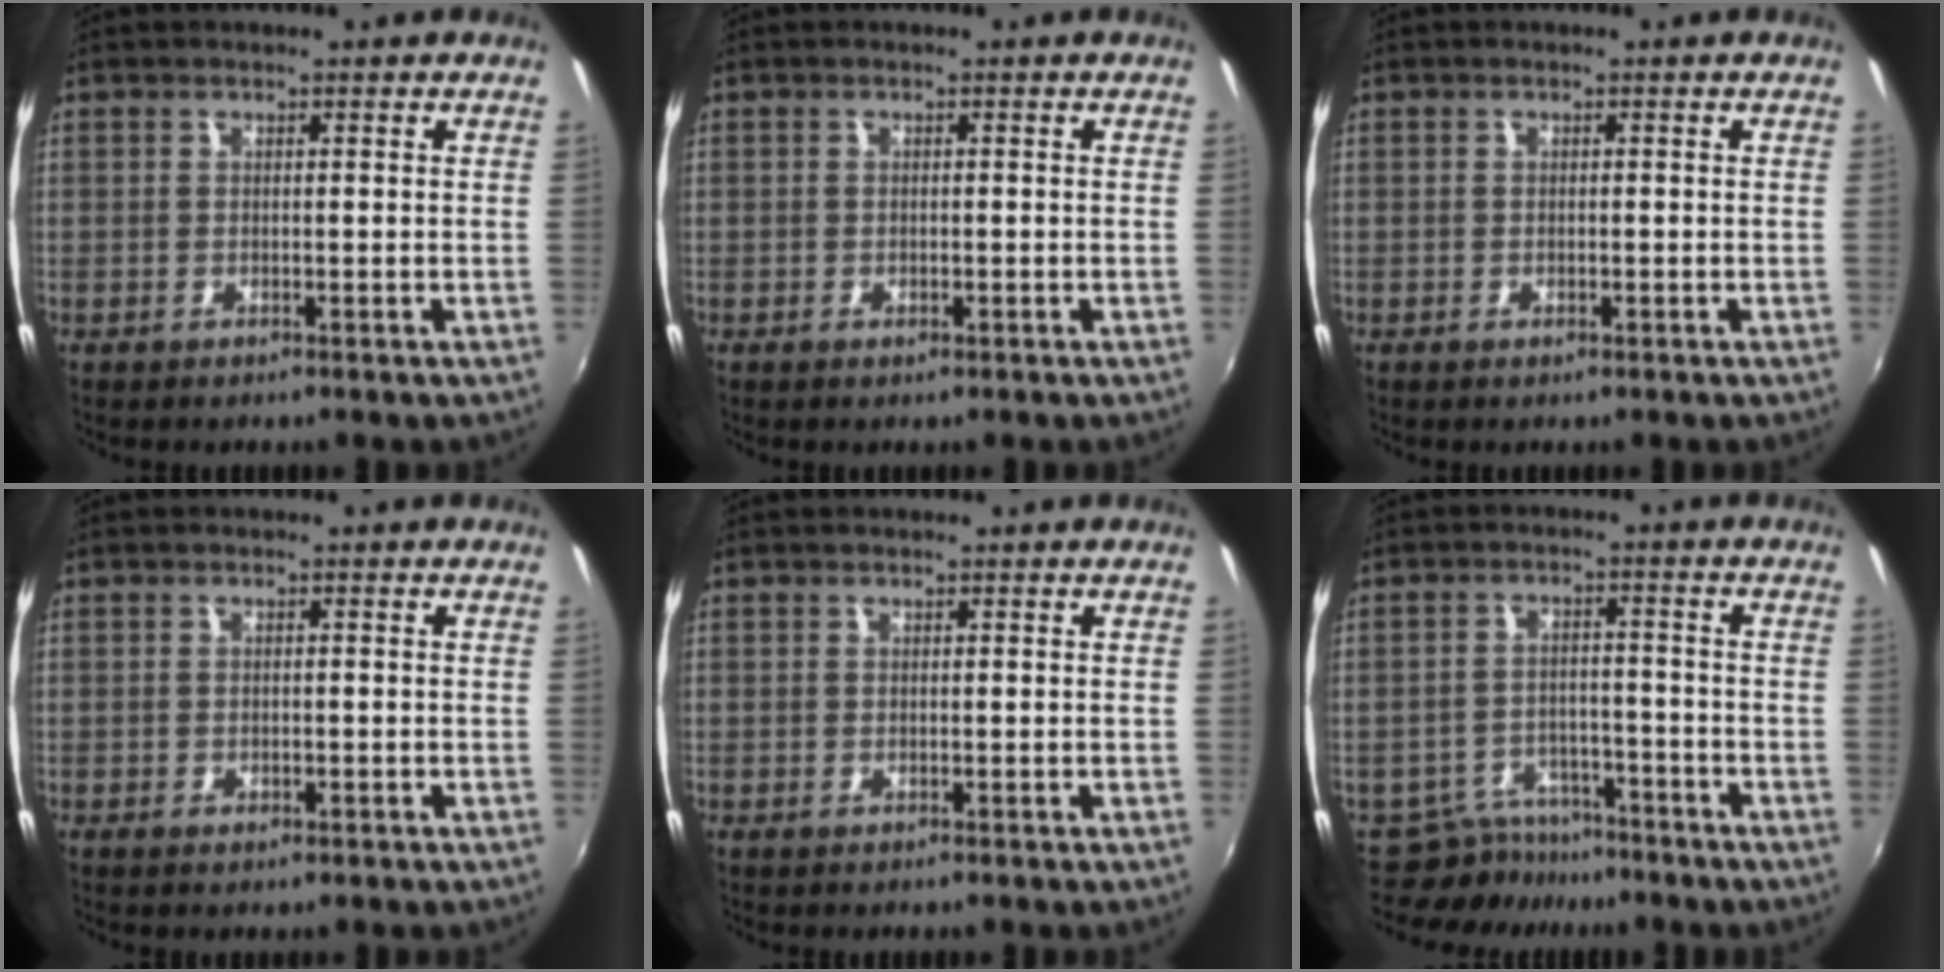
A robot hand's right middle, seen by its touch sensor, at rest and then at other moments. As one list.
[{"total": 0.9, "force": [-0.6, 0.5, 0.5], "torque": [-0.009, -0.002, -0.010]}, {"total": 0.6, "force": [-0.4, 0.3, 0.4], "torque": [-0.007, -0.002, -0.007]}, {"total": 1.2, "force": [-0.7, 0.7, 0.7], "torque": [-0.013, -0.003, -0.012]}, {"total": 0.0}, {"total": 7.3, "force": [-6.5, 3.4, 0.5], "torque": [-0.025, 0.014, -0.094]}]